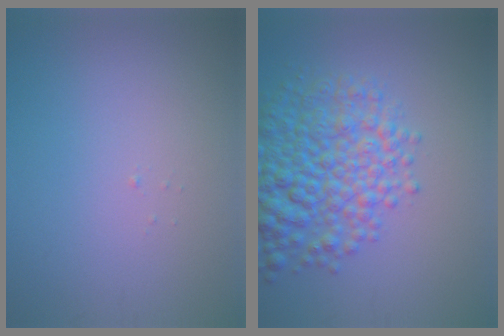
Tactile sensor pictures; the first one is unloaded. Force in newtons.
{"total": 7.5, "press": 7.5, "slide": 0.2}